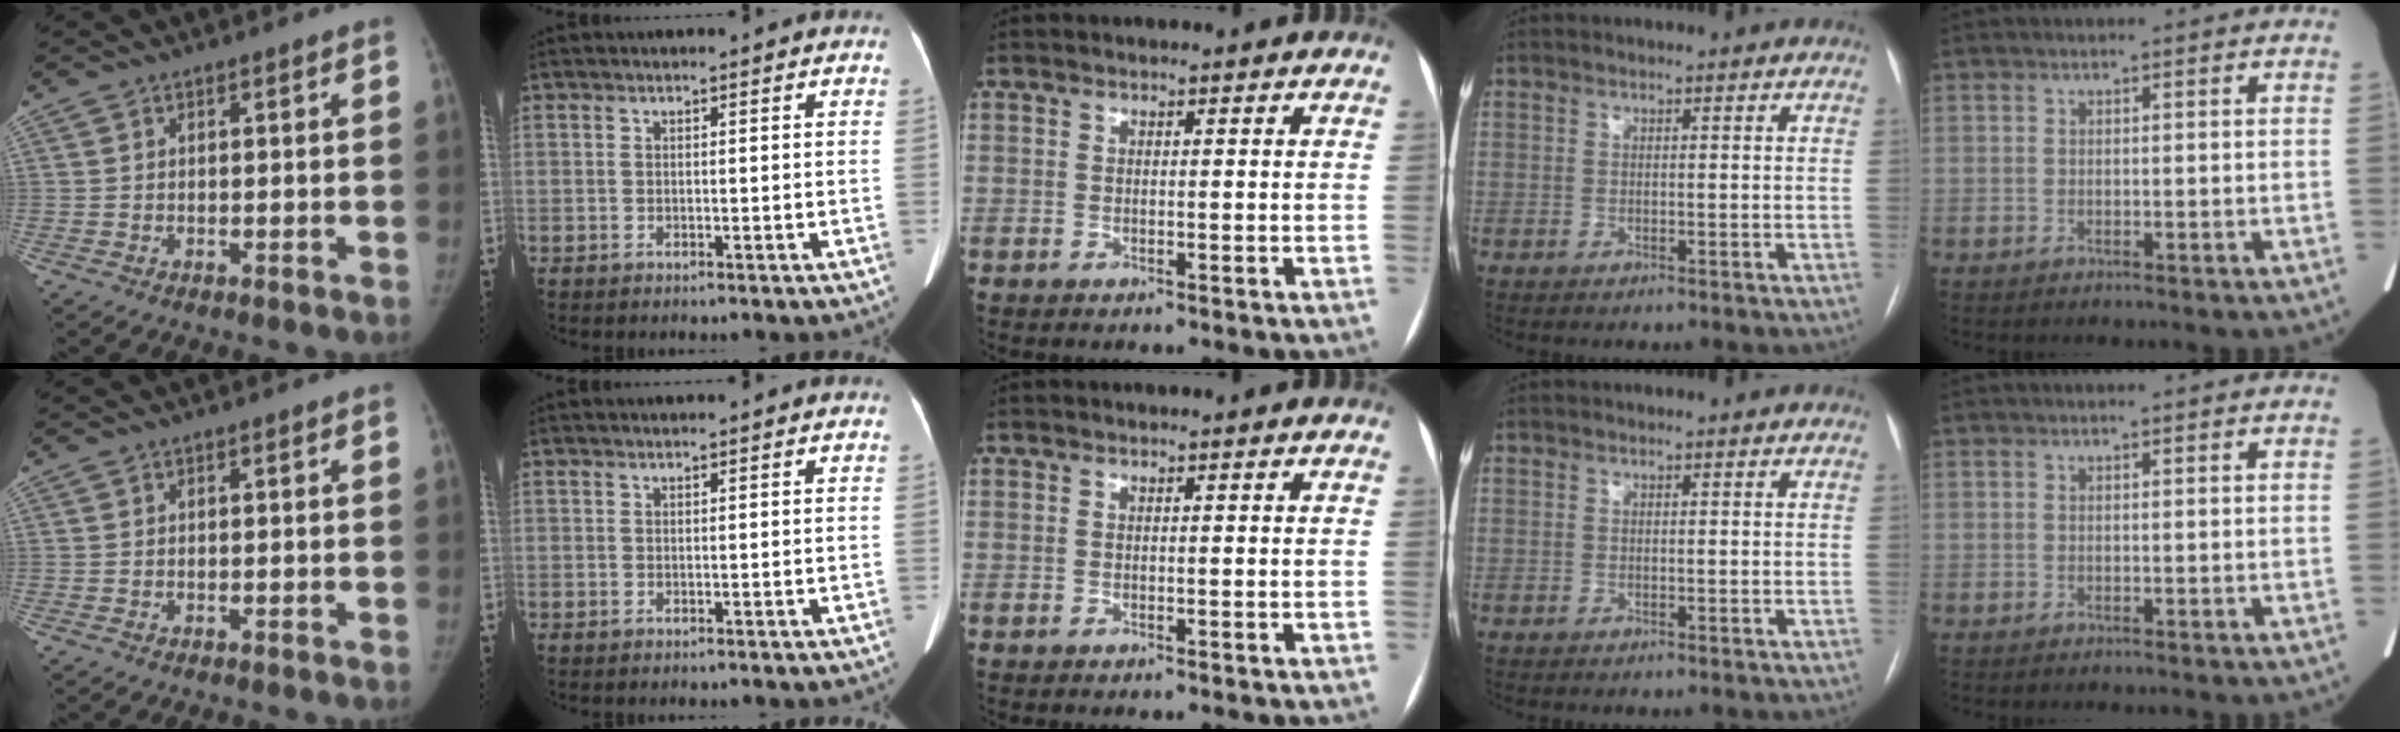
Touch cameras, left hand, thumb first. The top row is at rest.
{"index": {"total": 0.9, "force": [0.8, 0.0, 0.4], "torque": [-0.009, 0.004, 0.010]}}